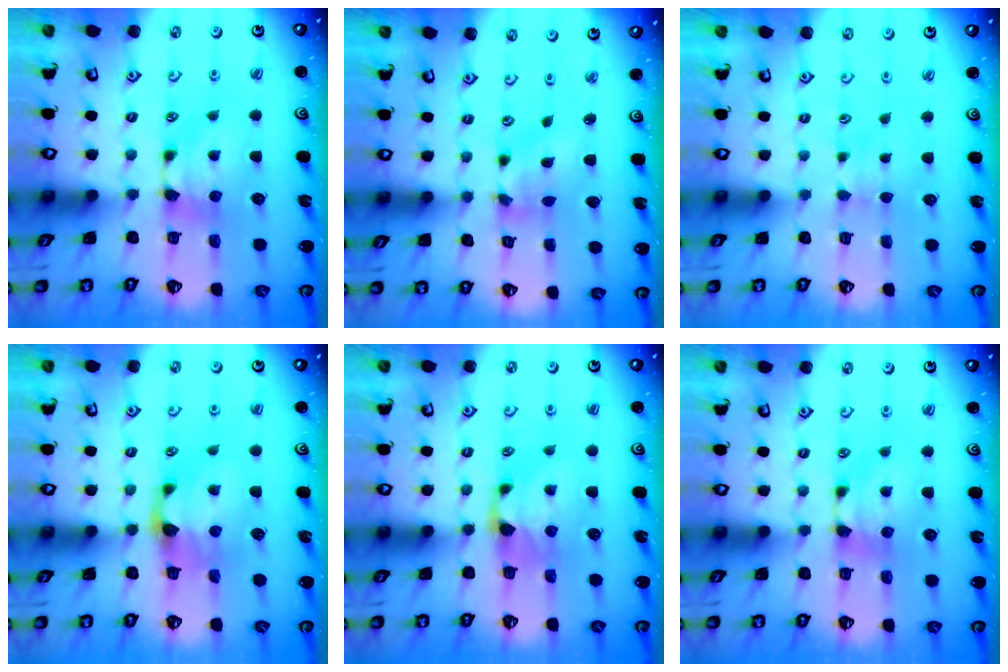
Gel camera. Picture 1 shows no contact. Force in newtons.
{"total": 2.0, "press": 1.5, "slide": 1.3}
{"total": 2.9, "press": 2.9, "slide": 0.4}
{"total": 1.7, "press": 1.2, "slide": 1.3}
{"total": 1.2, "press": 0.4, "slide": 1.2}
{"total": 0.0}